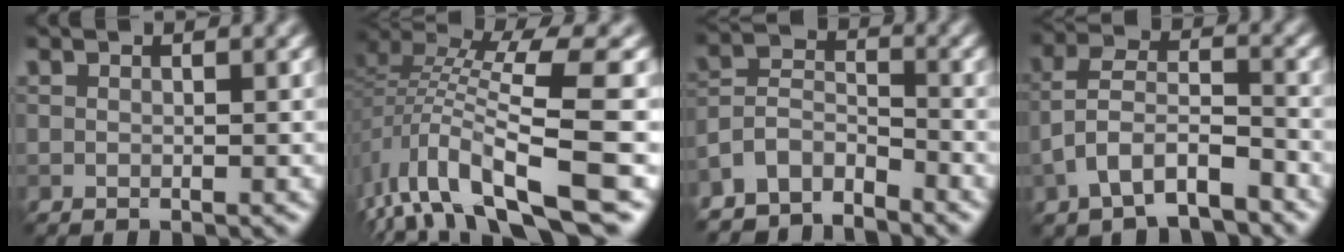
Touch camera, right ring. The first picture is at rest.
{"total": 9.7, "force": [-4.4, 2.6, 8.3], "torque": [-0.153, 0.020, -0.079]}
{"total": 5.2, "force": [-4.5, 2.1, 1.5], "torque": [-0.027, 0.000, -0.092]}
{"total": 5.9, "force": [-3.2, 2.8, 4.1], "torque": [-0.076, 0.003, -0.069]}